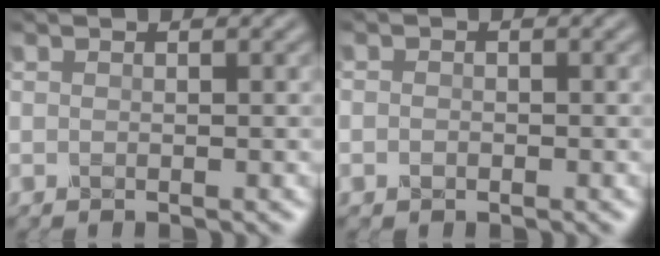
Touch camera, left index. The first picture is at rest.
{"total": 0.8, "force": [-0.3, 0.7, 0.2], "torque": [-0.004, 0.002, -0.009]}